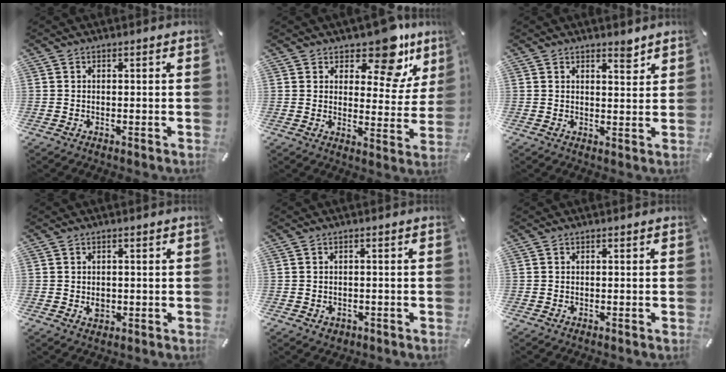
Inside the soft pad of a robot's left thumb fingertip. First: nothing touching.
{"total": 13.0, "force": [9.4, 5.6, 7.1], "torque": [-0.081, -0.073, 0.160]}
{"total": 3.5, "force": [2.9, 1.3, 1.5], "torque": [-0.002, -0.026, 0.045]}
{"total": 2.5, "force": [-0.1, 2.1, 1.4], "torque": [-0.018, 0.000, -0.003]}
{"total": 1.9, "force": [-0.7, 1.6, 0.7], "torque": [-0.012, 0.004, -0.015]}
{"total": 0.0}